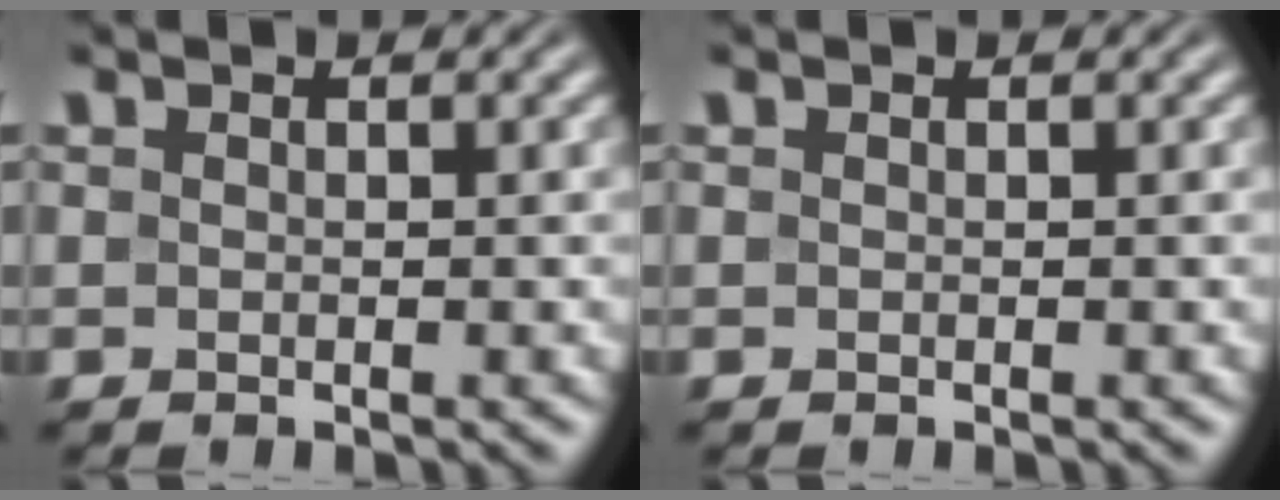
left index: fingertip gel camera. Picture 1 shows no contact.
{"total": 0.0}